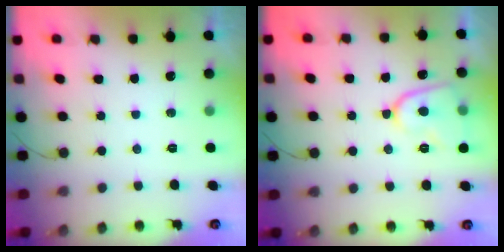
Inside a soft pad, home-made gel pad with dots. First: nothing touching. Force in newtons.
{"total": 10.8, "press": 10.7, "slide": 1.4}